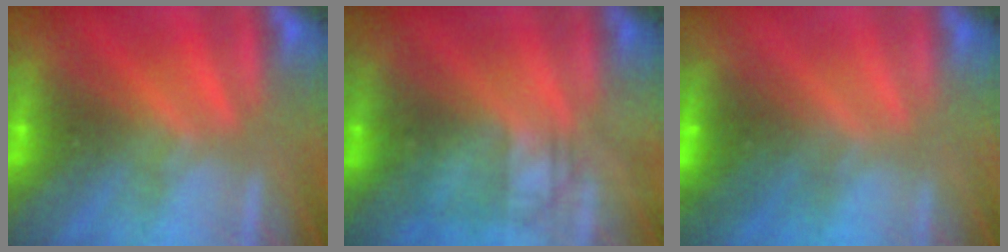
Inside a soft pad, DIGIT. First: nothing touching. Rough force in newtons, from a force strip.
{"total": 2.2}
{"total": 2.3}